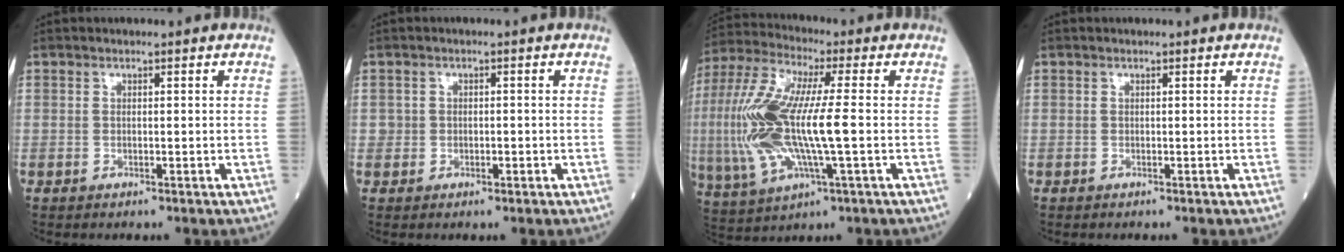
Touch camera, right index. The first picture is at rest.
{"total": 1.7, "force": [-0.3, 1.4, 0.8], "torque": [-0.011, 0.005, -0.002]}
{"total": 17.1, "force": [-1.0, 3.2, 16.8], "torque": [-0.377, 0.000, -0.020]}
{"total": 0.0}